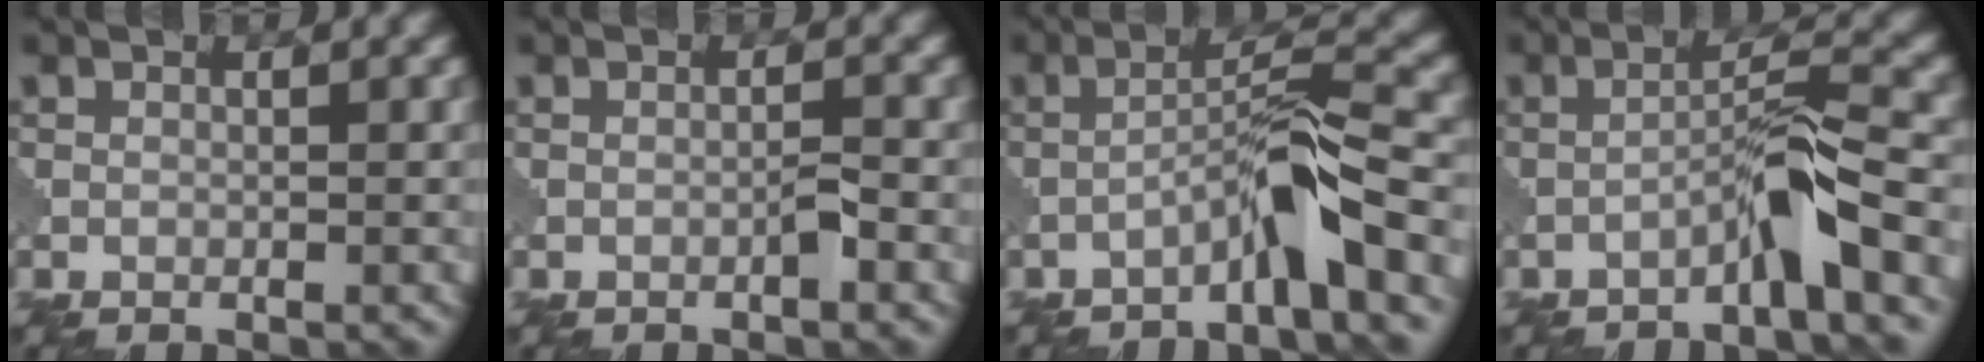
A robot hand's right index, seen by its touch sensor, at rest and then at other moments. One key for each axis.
{"total": 1.1, "fx": -0.6, "fy": 0.0, "fz": 0.9, "tx": -0.015, "ty": 0.004, "tz": -0.013}
{"total": 5.0, "fx": -2.8, "fy": 0.3, "fz": 4.1, "tx": -0.073, "ty": 0.019, "tz": -0.062}
{"total": 4.2, "fx": -2.4, "fy": 0.0, "fz": 3.4, "tx": -0.061, "ty": 0.020, "tz": -0.053}